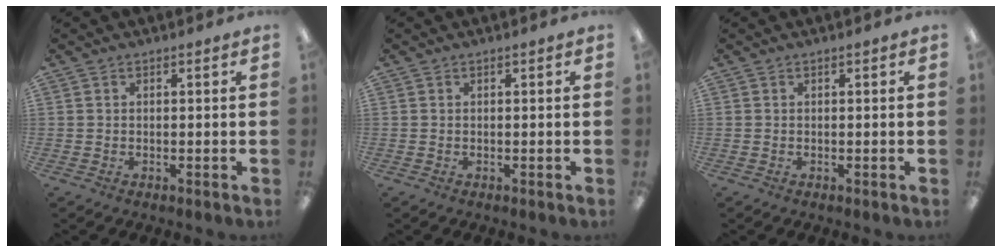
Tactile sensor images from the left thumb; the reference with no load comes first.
{"total": 0.0}
{"total": 0.0}